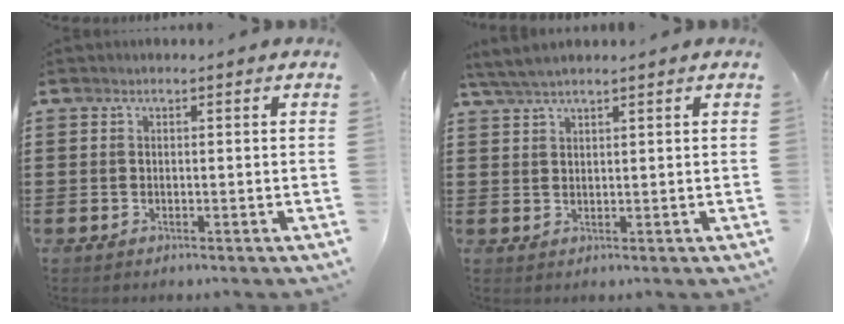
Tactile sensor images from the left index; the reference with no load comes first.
{"total": 3.0, "force": [2.5, 0.2, 1.7], "torque": [-0.038, 0.004, 0.047]}